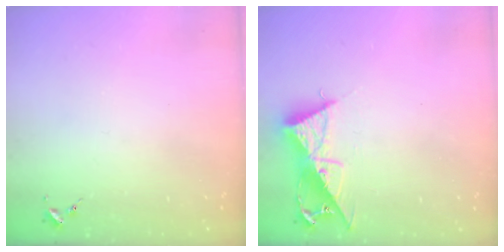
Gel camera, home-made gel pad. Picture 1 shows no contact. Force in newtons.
{"total": 12.4, "press": 12.4, "slide": 1.0}